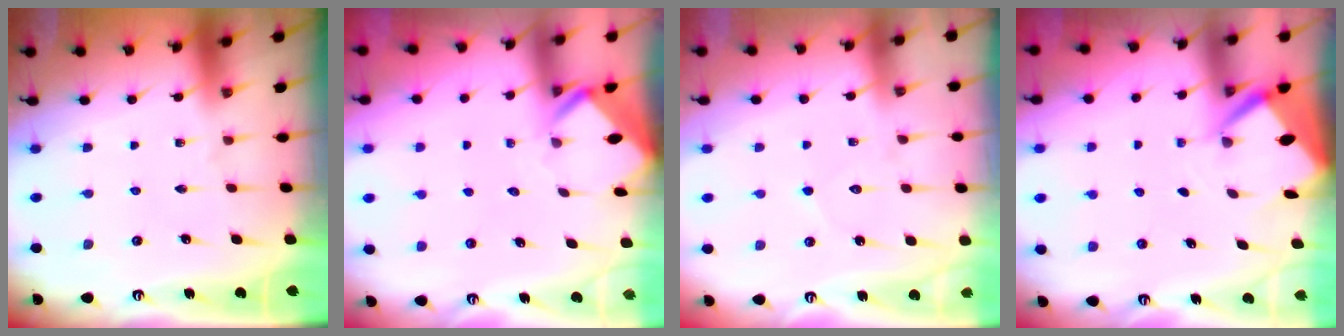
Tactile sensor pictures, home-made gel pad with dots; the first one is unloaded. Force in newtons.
{"total": 2.8, "press": 2.8, "slide": 0.3}
{"total": 5.6, "press": 5.5, "slide": 0.7}
{"total": 3.7, "press": 3.7, "slide": 0.3}